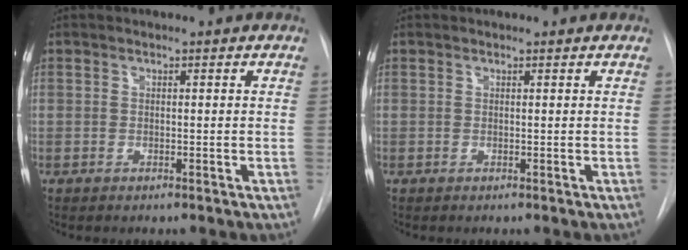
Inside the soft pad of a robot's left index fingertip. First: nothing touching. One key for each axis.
{"total": 0.0}